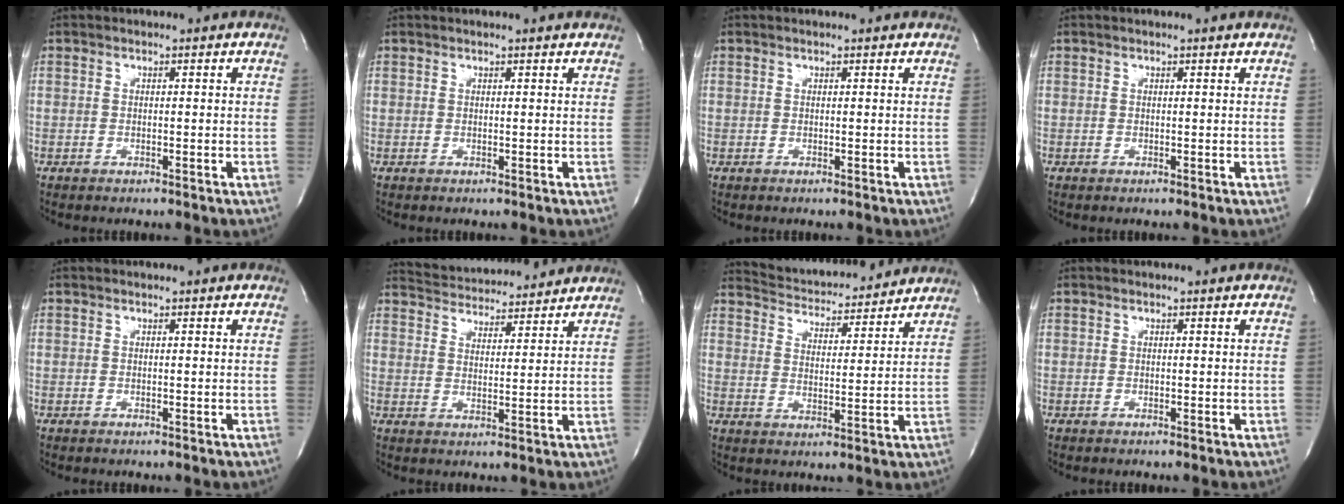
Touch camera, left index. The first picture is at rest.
{"total": 2.4, "force": [2.3, -0.2, 0.8], "torque": [-0.016, 0.010, 0.025]}
{"total": 1.7, "force": [1.6, 0.0, 0.5], "torque": [-0.012, 0.008, 0.017]}
{"total": 1.4, "force": [1.3, -0.2, 0.5], "torque": [-0.014, 0.006, 0.016]}
{"total": 0.0}
{"total": 13.4, "force": [12.9, 2.1, 3.1], "torque": [-0.054, 0.022, 0.187]}
{"total": 14.4, "force": [13.9, 2.2, 3.2], "torque": [-0.052, 0.009, 0.200]}
{"total": 0.0}